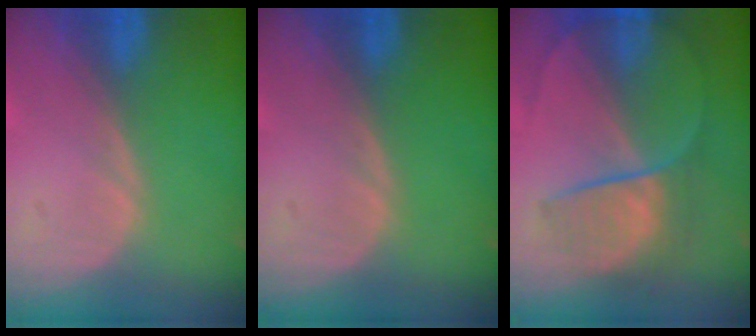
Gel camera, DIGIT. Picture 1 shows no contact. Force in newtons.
{"total": 0.0}
{"total": 6.8, "press": 6.6, "slide": 1.6}